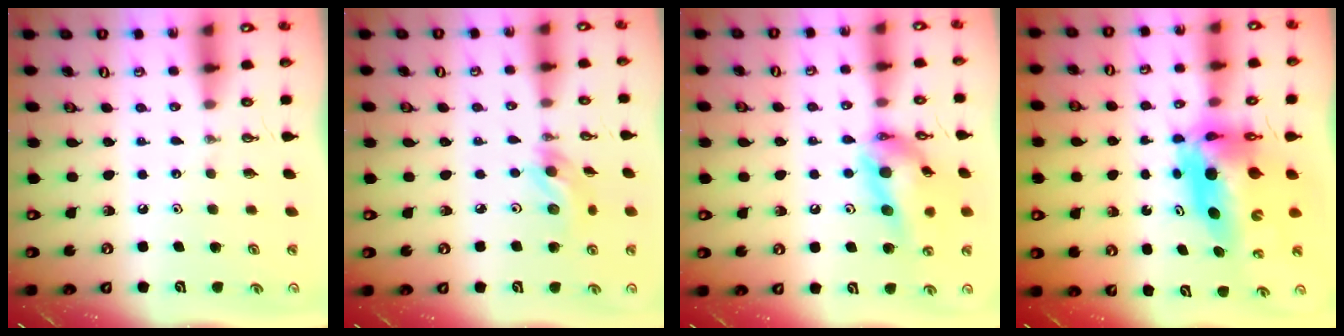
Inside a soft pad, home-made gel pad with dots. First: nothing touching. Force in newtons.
{"total": 9.5, "press": 9.2, "slide": 2.2}
{"total": 16.1, "press": 16.0, "slide": 1.4}
{"total": 11.1, "press": 11.1, "slide": 0.9}